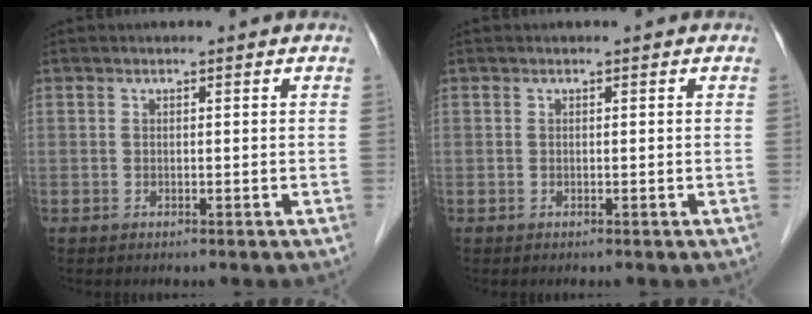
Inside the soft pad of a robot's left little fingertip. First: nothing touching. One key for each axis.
{"total": 0.0}